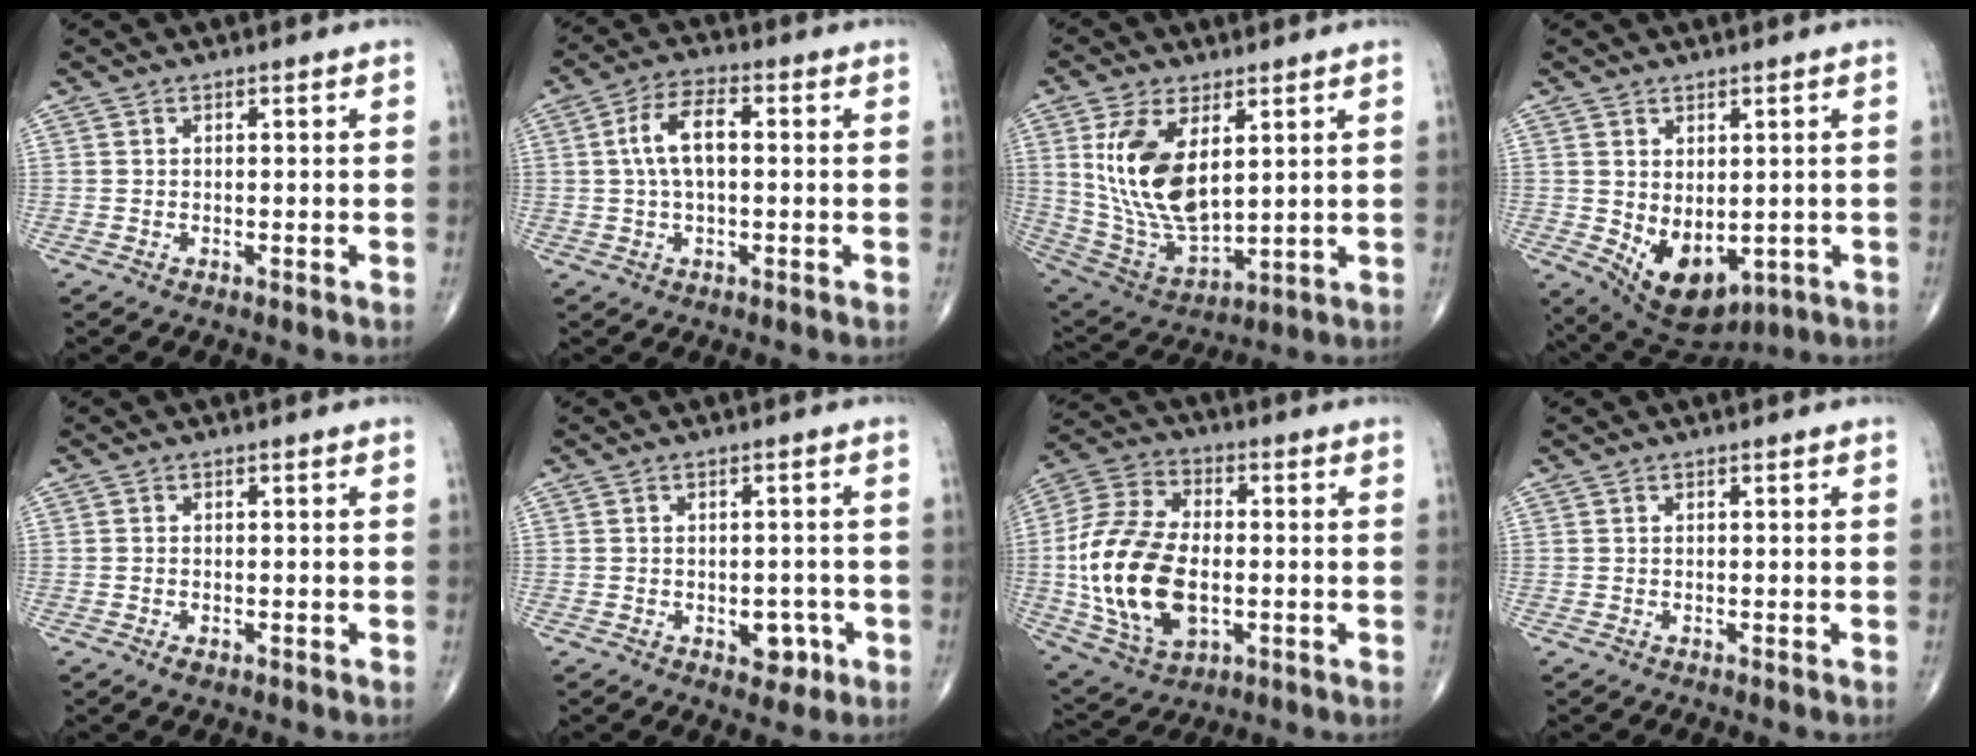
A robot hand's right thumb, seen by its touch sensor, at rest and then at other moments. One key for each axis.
{"total": 7.7, "fx": 0.6, "fy": 3.6, "fz": 6.7, "tx": -0.134, "ty": 0.020, "tz": 0.006}
{"total": 16.2, "fx": 4.3, "fy": 8.4, "fz": 13.1, "tx": -0.246, "ty": -0.022, "tz": 0.101}
{"total": 10.3, "fx": -1.6, "fy": 6.4, "fz": 8.0, "tx": -0.109, "ty": -0.009, "tz": 0.004}
{"total": 1.5, "fx": -0.6, "fy": 0.8, "fz": 1.0, "tx": -0.017, "ty": 0.000, "tz": -0.010}
{"total": 4.5, "fx": -1.6, "fy": 3.0, "fz": 2.9, "tx": -0.013, "ty": 0.008, "tz": -0.017}
{"total": 20.7, "fx": -2.1, "fy": 12.4, "fz": 16.5, "tx": -0.330, "ty": 0.003, "tz": -0.032}
{"total": 0.0}